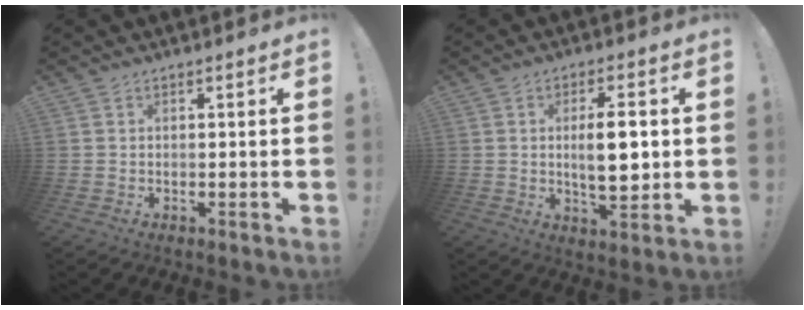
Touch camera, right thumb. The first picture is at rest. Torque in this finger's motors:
{"motor_torque": [1.22, 1.20, 1.09, -0.04, 0.05]}